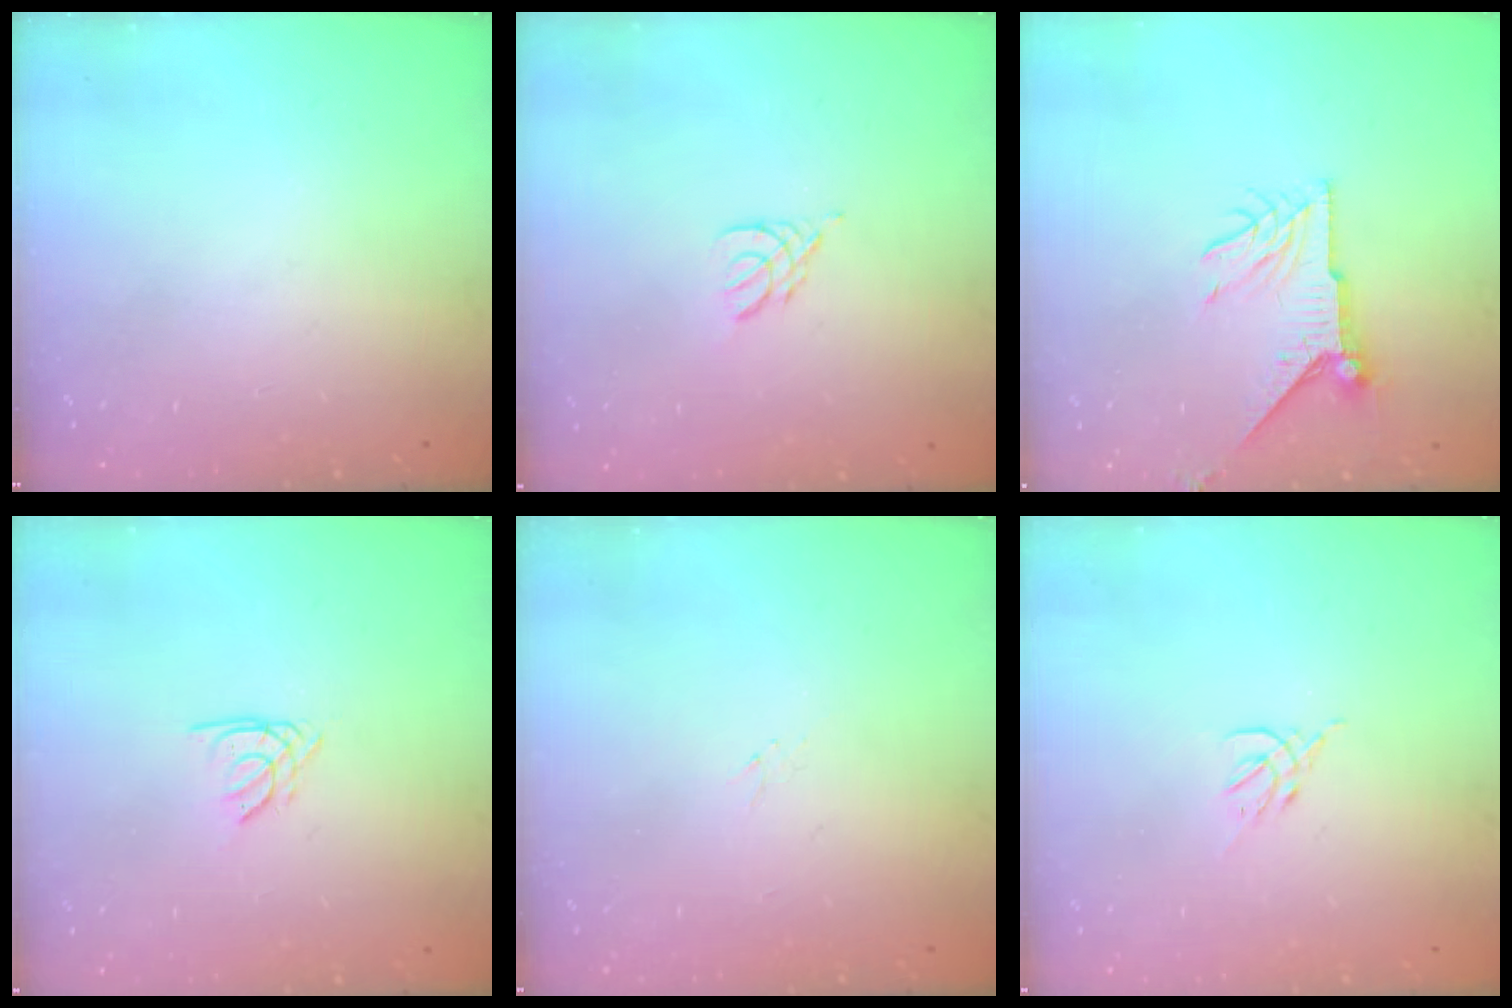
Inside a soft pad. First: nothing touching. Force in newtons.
{"total": 2.9, "press": 2.8, "slide": 0.6}
{"total": 8.4, "press": 8.4, "slide": 0.0}
{"total": 1.4, "press": 1.4, "slide": 0.3}
{"total": 0.9, "press": 0.8, "slide": 0.4}
{"total": 2.3, "press": 2.2, "slide": 0.5}